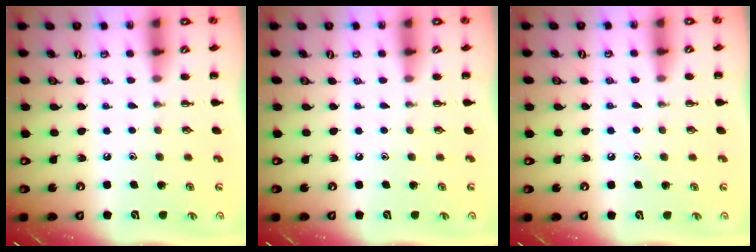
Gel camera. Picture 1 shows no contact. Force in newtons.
{"total": 0.0}
{"total": 6.6, "press": 6.3, "slide": 2.0}